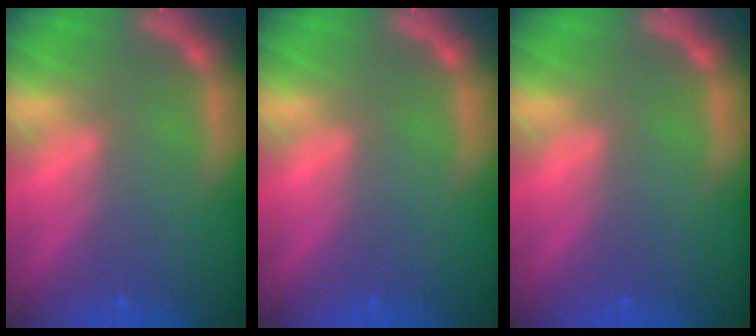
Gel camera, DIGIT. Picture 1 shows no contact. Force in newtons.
{"total": 0.0}
{"total": 0.0}